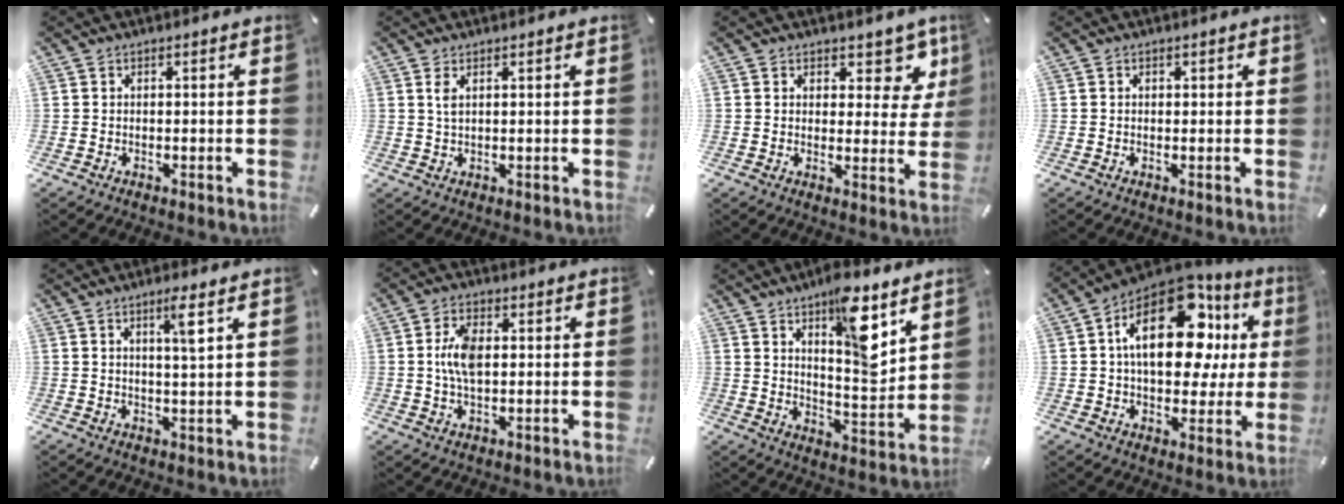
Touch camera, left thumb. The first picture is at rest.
{"total": 2.2, "force": [0.9, 0.7, 1.9], "torque": [-0.041, 0.002, 0.016]}
{"total": 7.5, "force": [4.8, 4.7, 3.3], "torque": [-0.012, -0.044, 0.078]}
{"total": 0.6, "force": [0.1, 0.5, 0.3], "torque": [-0.007, 0.002, 0.001]}
{"total": 5.1, "force": [2.3, 0.1, 4.5], "torque": [-0.085, -0.004, 0.034]}
{"total": 6.8, "force": [0.7, 3.6, 5.8], "torque": [-0.129, 0.002, 0.005]}
{"total": 13.0, "force": [8.3, 3.9, 9.3], "torque": [-0.125, -0.062, 0.136]}
{"total": 22.7, "force": [7.5, 12.5, 17.5], "torque": [-0.288, -0.039, 0.120]}